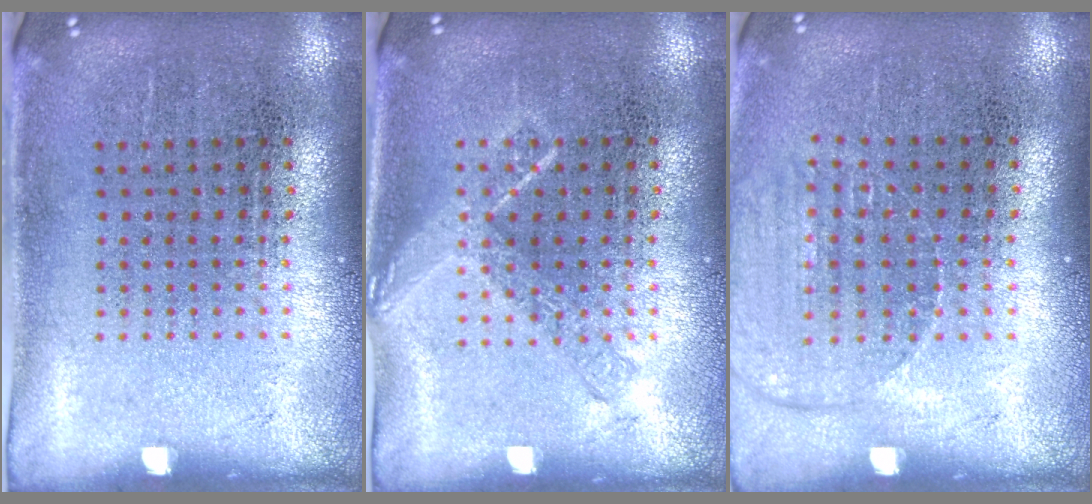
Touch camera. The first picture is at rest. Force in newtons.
{"total": 1.1, "press": 1.0, "slide": 0.2}
{"total": 1.2, "press": 1.2, "slide": 0.2}